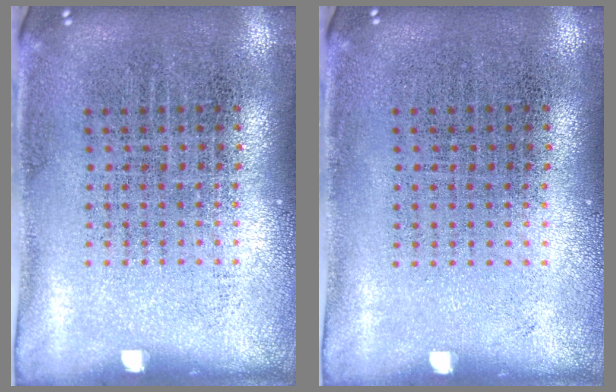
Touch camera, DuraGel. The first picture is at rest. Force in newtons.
{"total": 0.0}